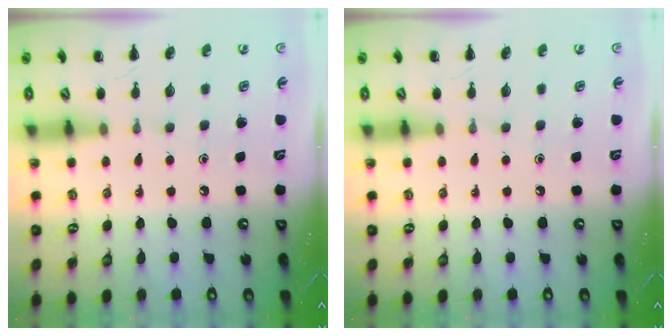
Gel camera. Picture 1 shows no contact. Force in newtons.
{"total": 0.0}